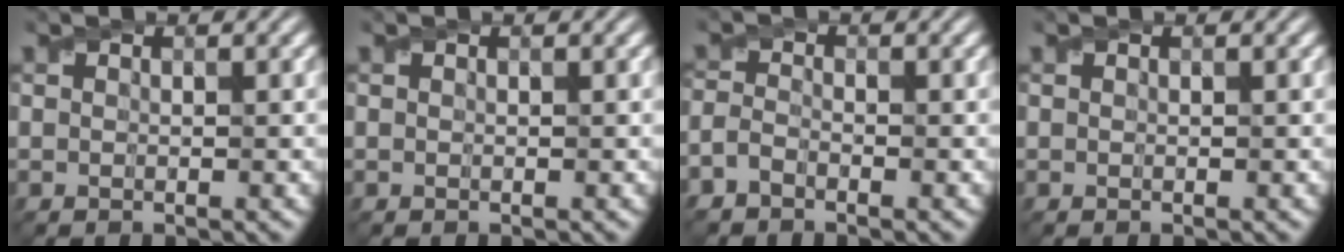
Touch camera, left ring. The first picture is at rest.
{"total": 0.0}
{"total": 1.6, "force": [-1.3, 0.6, 0.7], "torque": [-0.020, -0.002, -0.035]}
{"total": 0.0}